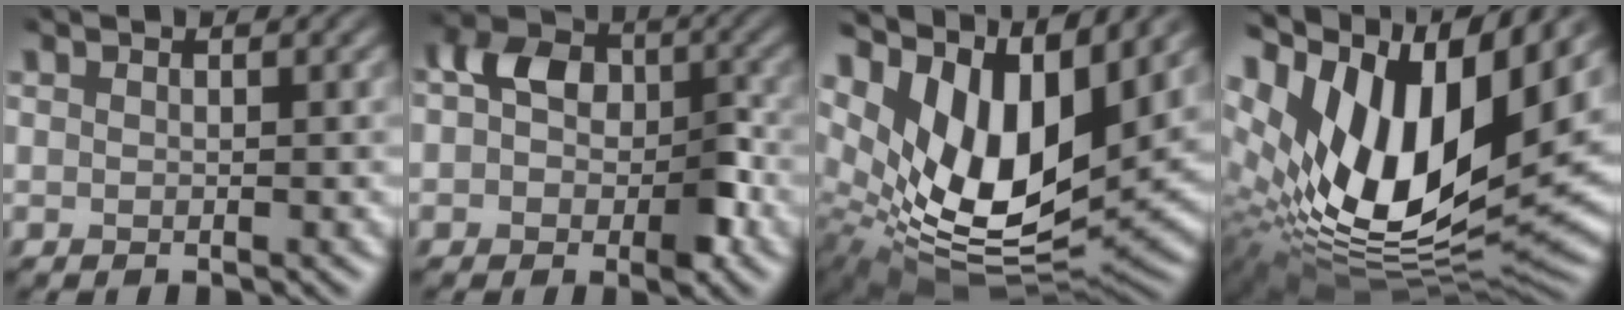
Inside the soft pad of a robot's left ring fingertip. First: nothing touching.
{"total": 5.8, "force": [-1.0, 4.2, 3.8], "torque": [-0.048, 0.006, -0.034]}
{"total": 13.9, "force": [4.2, 7.1, 11.2], "torque": [-0.208, 0.000, 0.074]}
{"total": 16.7, "force": [3.6, 7.9, 14.2], "torque": [-0.269, 0.005, 0.055]}